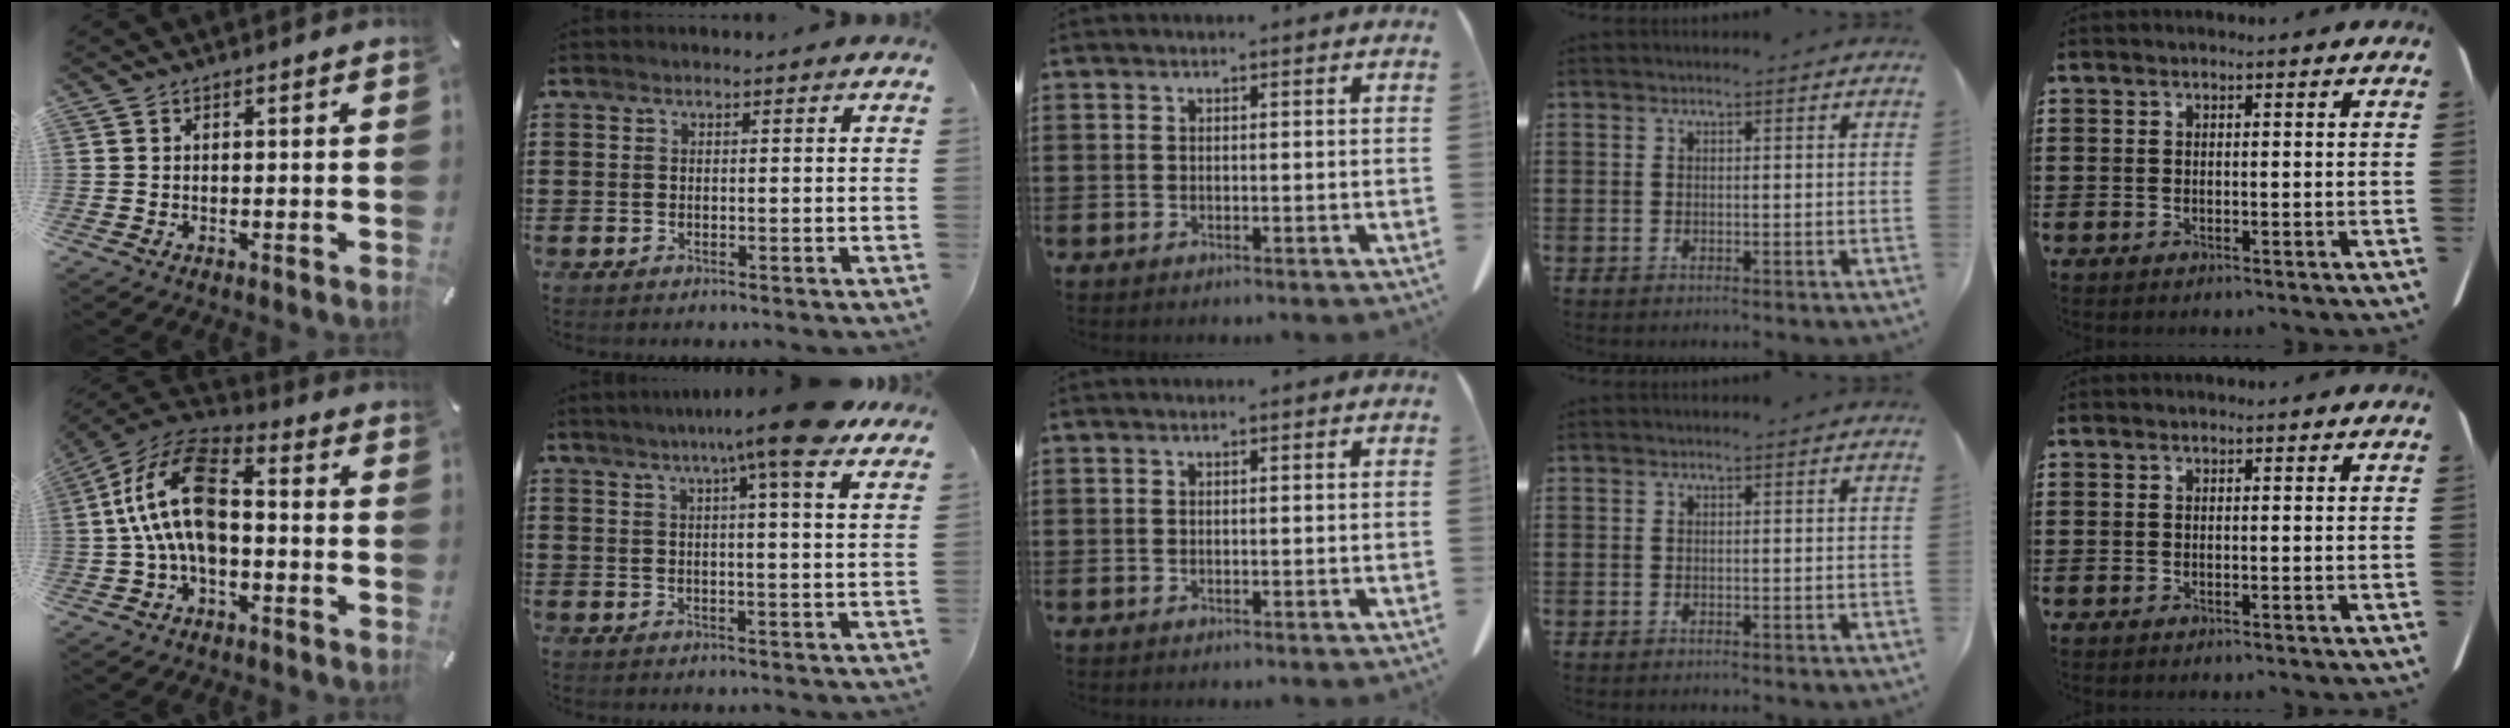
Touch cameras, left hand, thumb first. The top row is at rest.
{"thumb": {"total": 17.0, "force": [-0.4, 10.0, 13.8], "torque": [-0.299, 0.007, -0.013]}, "index": {"total": 9.4, "force": [6.7, -0.3, 6.5], "torque": [-0.113, -0.020, 0.110]}}